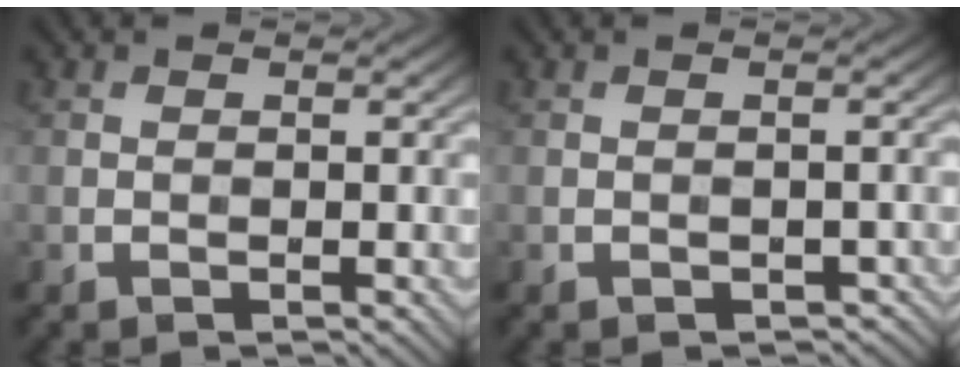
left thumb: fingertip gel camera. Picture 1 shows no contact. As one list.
[{"total": 1.9, "force": [-1.1, 1.1, 1.1], "torque": [-0.018, -0.006, -0.010]}]